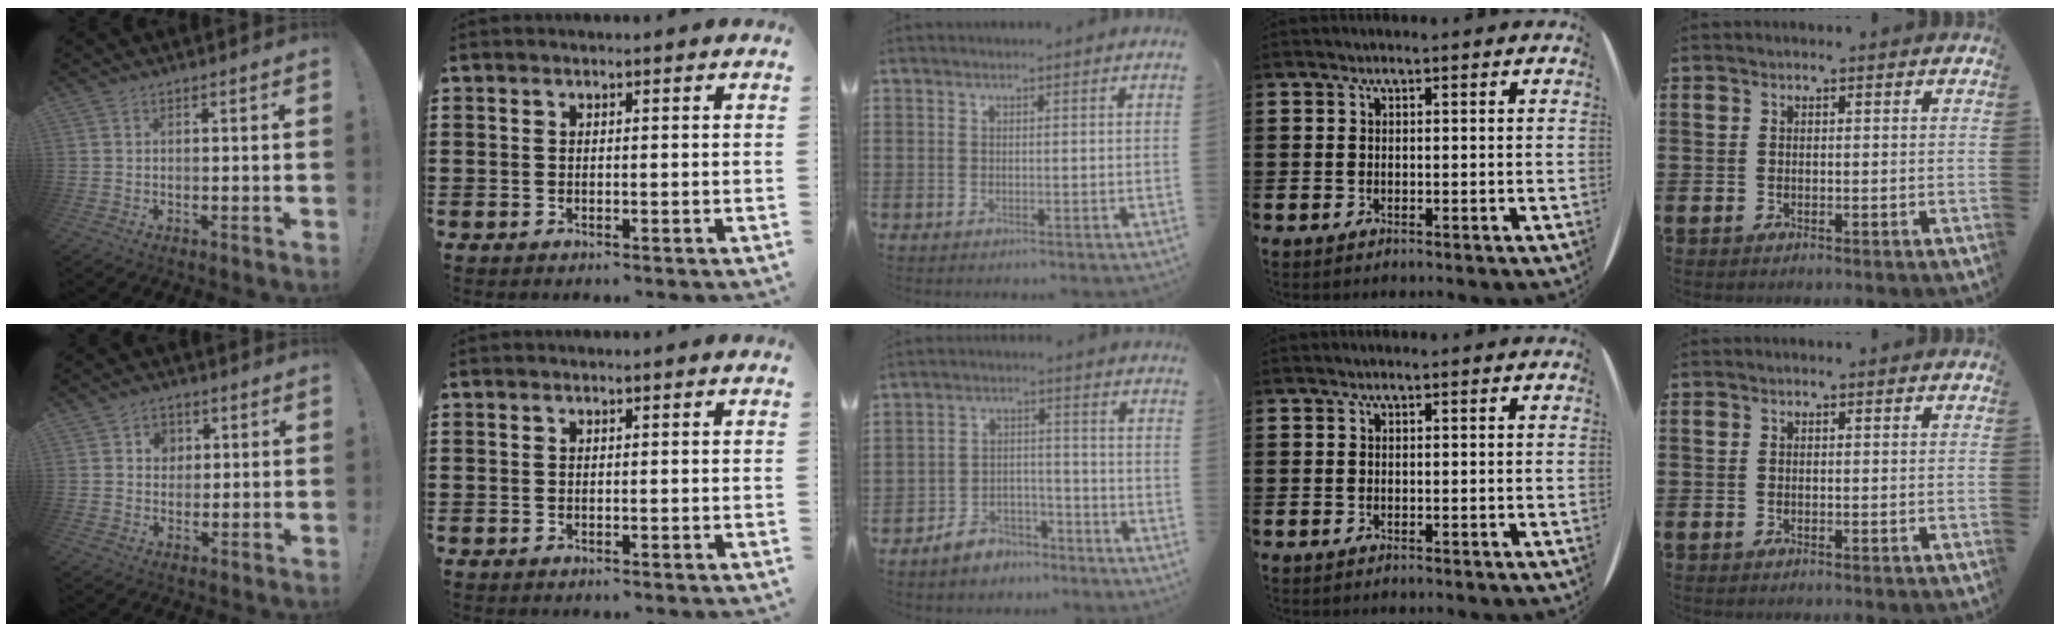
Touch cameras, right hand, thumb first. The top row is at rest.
{"thumb": {"total": 5.1, "force": [1.5, 4.5, 1.8], "torque": [-0.014, -0.003, 0.024]}, "middle": {"total": 4.9, "force": [-4.6, 1.8, 0.4], "torque": [-0.011, 0.013, -0.092]}}